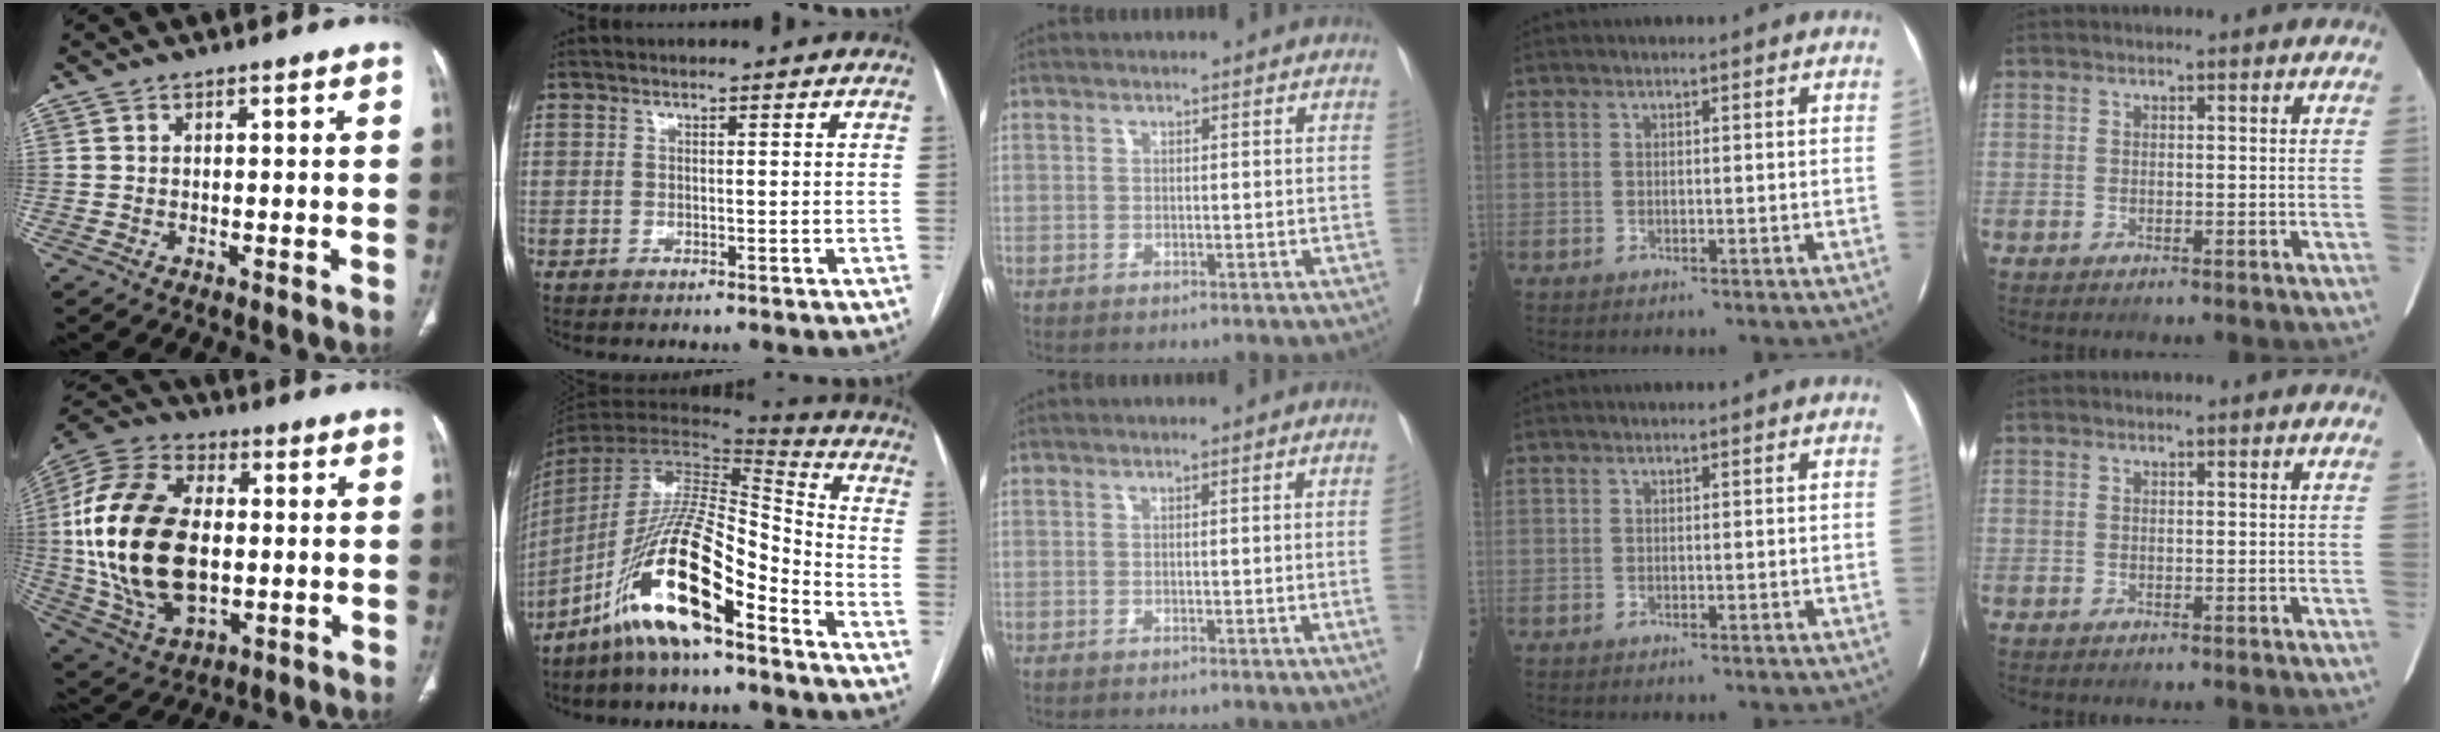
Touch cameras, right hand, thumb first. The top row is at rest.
{"thumb": {"total": 25.9, "force": [0.3, 15.6, 20.7], "torque": [-0.414, -0.002, 0.014]}, "index": {"total": 17.6, "force": [-10.9, 3.0, 13.4], "torque": [-0.274, -0.002, -0.200]}, "middle": {"total": 2.1, "force": [-0.4, -0.3, 2.0], "torque": [-0.030, 0.004, -0.002]}}